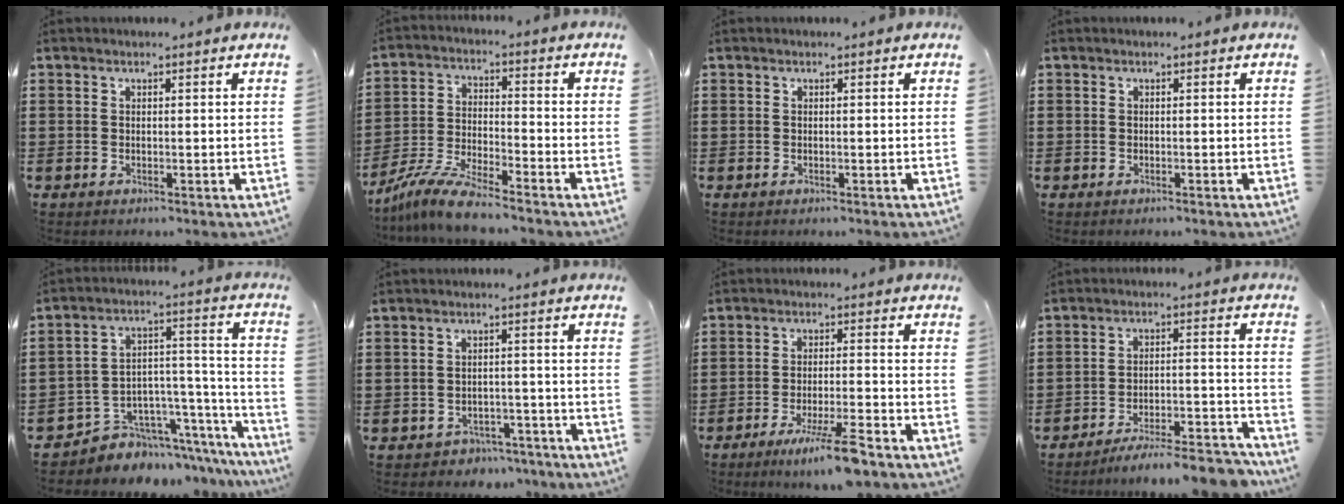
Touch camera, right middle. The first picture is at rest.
{"total": 7.9, "force": [-7.3, 0.3, 3.2], "torque": [-0.078, -0.006, -0.144]}
{"total": 0.0}
{"total": 0.0}
{"total": 5.4, "force": [-4.4, 3.1, -0.2], "torque": [-0.010, -0.006, -0.082]}
{"total": 2.8, "force": [-2.8, 0.6, -0.3], "torque": [-0.006, -0.002, -0.061]}
{"total": 7.2, "force": [-5.2, 0.2, 5.0], "torque": [-0.090, -0.012, -0.090]}
{"total": 6.4, "force": [-6.1, 0.0, 2.1], "torque": [-0.029, -0.003, -0.114]}